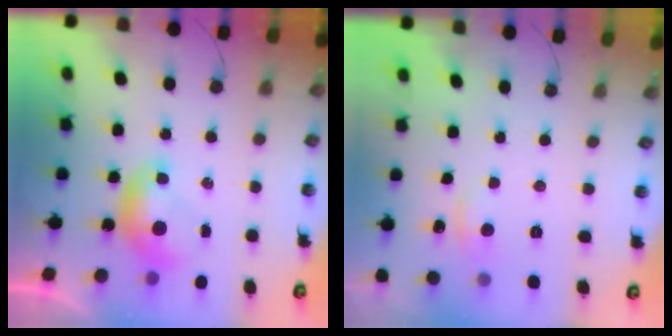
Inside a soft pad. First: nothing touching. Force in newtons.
{"total": 0.7, "press": 0.3, "slide": 0.7}